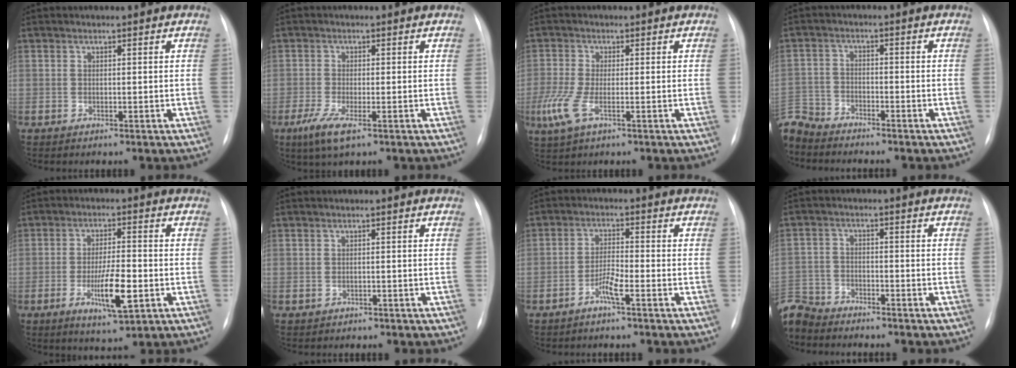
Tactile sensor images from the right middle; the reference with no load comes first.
{"total": 4.5, "force": [-2.4, 1.0, 3.7], "torque": [-0.086, -0.014, -0.042]}
{"total": 4.9, "force": [-1.7, 1.6, 4.3], "torque": [-0.112, -0.012, -0.035]}
{"total": 7.5, "force": [-7.1, 2.3, 0.9], "torque": [-0.020, -0.005, -0.130]}
{"total": 7.9, "force": [-2.4, 1.5, 7.3], "torque": [-0.134, -0.011, -0.038]}
{"total": 1.1, "force": [-0.7, 0.8, 0.4], "torque": [-0.013, 0.005, 0.001]}
{"total": 3.1, "force": [-1.9, 0.0, 2.5], "torque": [-0.054, 0.003, -0.039]}
{"total": 8.7, "force": [-8.0, 3.2, 1.0], "torque": [-0.031, 0.001, -0.145]}